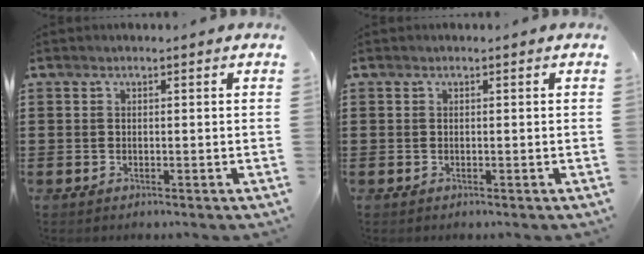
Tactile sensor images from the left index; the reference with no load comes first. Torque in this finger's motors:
{"motor_torque": [0.00, 0.01, -0.01, 0.01]}